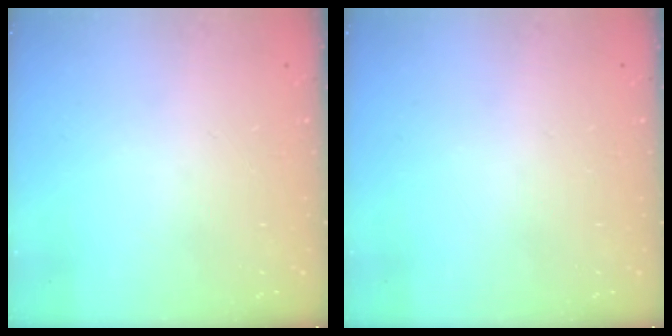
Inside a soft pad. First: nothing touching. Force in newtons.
{"total": 0.0}